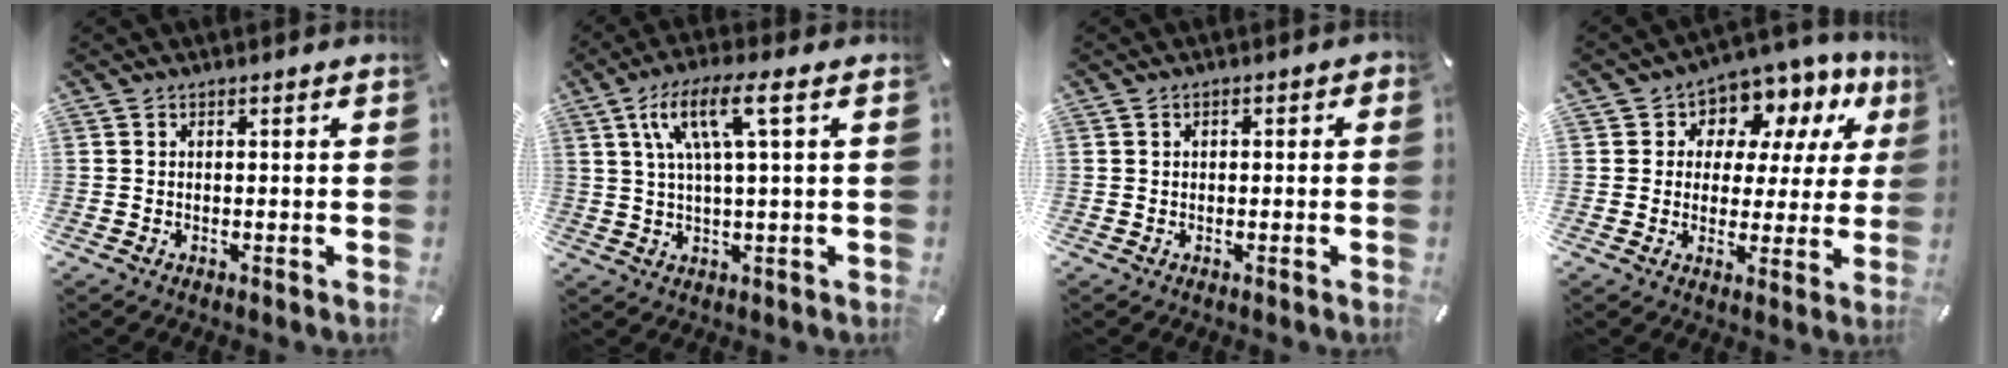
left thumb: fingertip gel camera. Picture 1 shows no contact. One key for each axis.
{"total": 10.6, "fx": 3.4, "fy": 2.3, "fz": 9.8, "tx": -0.196, "ty": 0.004, "tz": 0.057}
{"total": 1.3, "fx": -0.2, "fy": 1.0, "fz": 0.8, "tx": -0.013, "ty": 0.007, "tz": -0.007}
{"total": 8.6, "fx": 4.8, "fy": 6.5, "fz": 3.0, "tx": -0.057, "ty": -0.043, "tz": 0.086}